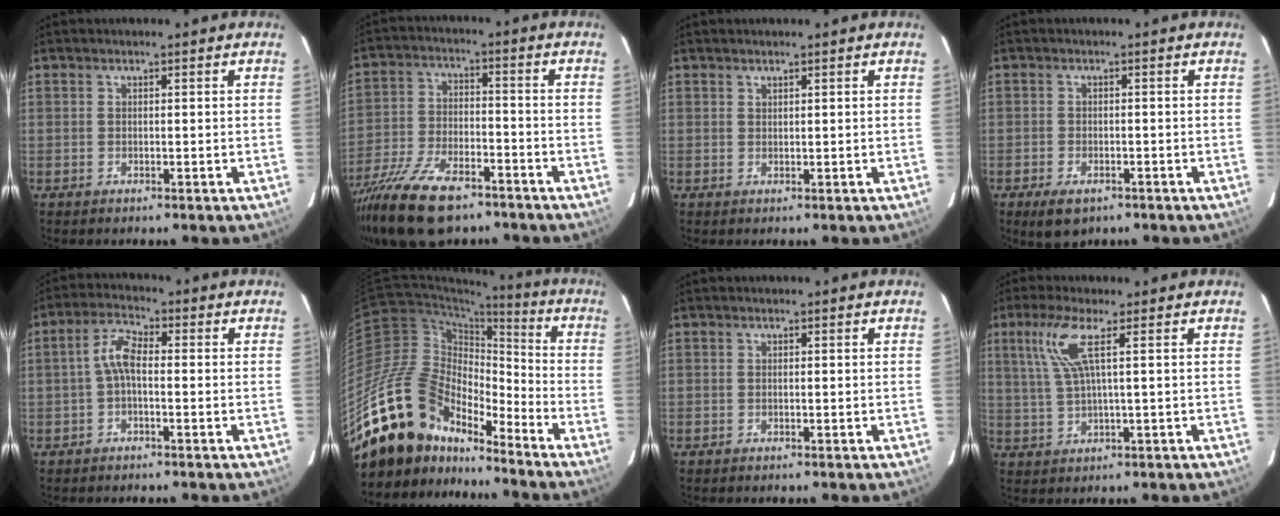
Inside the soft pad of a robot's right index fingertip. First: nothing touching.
{"total": 17.1, "force": [-12.4, 7.0, 9.5], "torque": [-0.210, -0.032, -0.220]}
{"total": 0.5, "force": [0.5, 0.1, 0.0], "torque": [0.001, 0.000, 0.011]}
{"total": 4.8, "force": [-3.0, 2.6, 2.8], "torque": [-0.062, -0.014, -0.047]}
{"total": 4.3, "force": [-0.8, 1.7, 3.8], "torque": [-0.085, 0.017, -0.019]}
{"total": 22.5, "force": [-17.7, 10.7, 8.7], "torque": [-0.165, 0.012, -0.307]}
{"total": 0.0}
{"total": 6.5, "force": [2.4, 0.1, 6.0], "torque": [-0.127, 0.004, 0.057]}